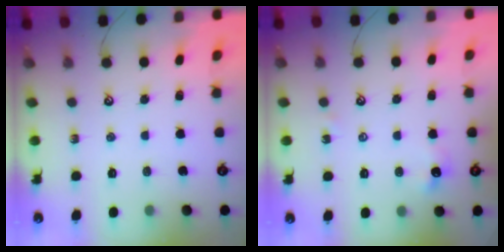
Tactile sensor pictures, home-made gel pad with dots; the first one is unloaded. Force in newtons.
{"total": 4.8, "press": 4.7, "slide": 0.8}